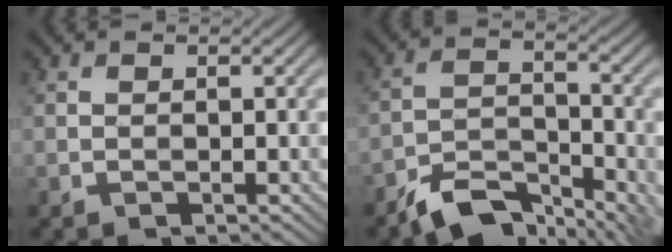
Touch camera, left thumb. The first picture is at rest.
{"total": 8.0, "force": [-6.1, 3.1, 4.2], "torque": [-0.067, -0.003, -0.117]}